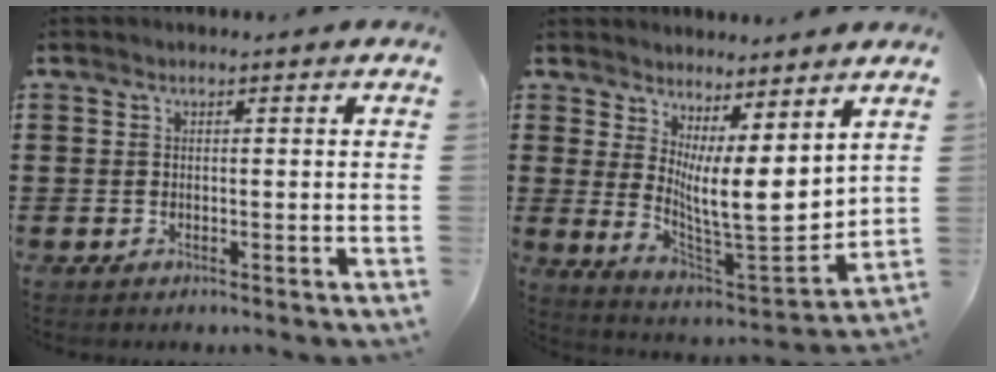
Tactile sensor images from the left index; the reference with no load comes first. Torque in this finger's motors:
{"motor_torque": [1.40, -0.74, 0.68, 0.21]}